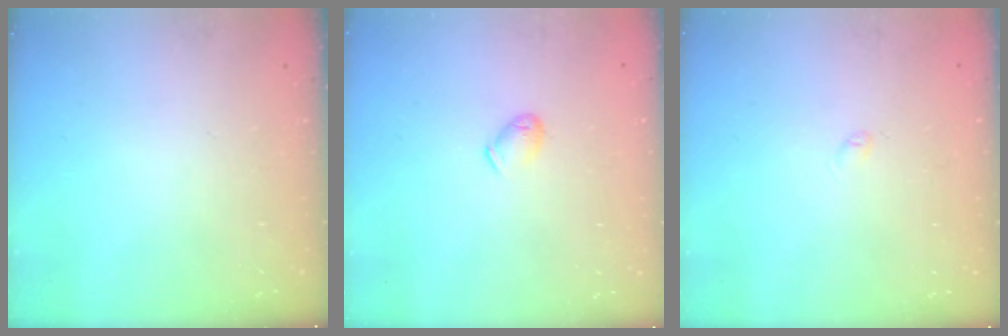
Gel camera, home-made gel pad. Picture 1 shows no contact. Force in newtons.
{"total": 7.2, "press": 7.1, "slide": 0.9}
{"total": 2.4, "press": 2.3, "slide": 0.4}